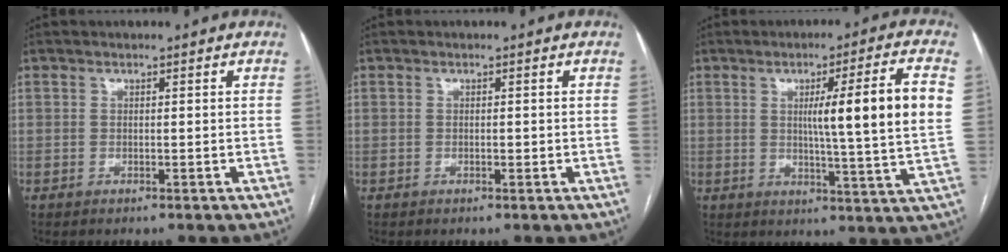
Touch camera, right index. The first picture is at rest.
{"total": 0.6, "force": [-0.1, 0.3, 0.5], "torque": [-0.007, 0.000, -0.001]}
{"total": 13.3, "force": [2.4, -1.2, 13.0], "torque": [-0.191, -0.001, 0.032]}